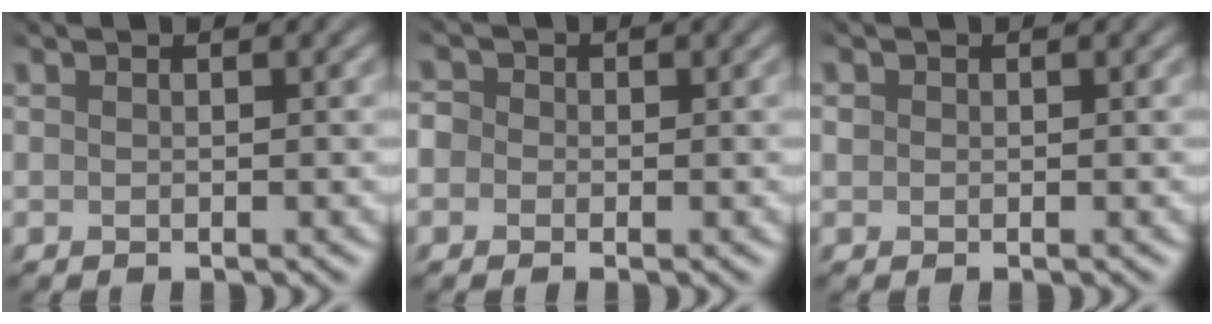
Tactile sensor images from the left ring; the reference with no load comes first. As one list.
[{"total": 2.9, "force": [-2.1, -0.1, -2.1], "torque": [0.015, -0.015, -0.026]}, {"total": 2.1, "force": [-0.9, -1.0, -1.6], "torque": [0.002, -0.011, 0.004]}]